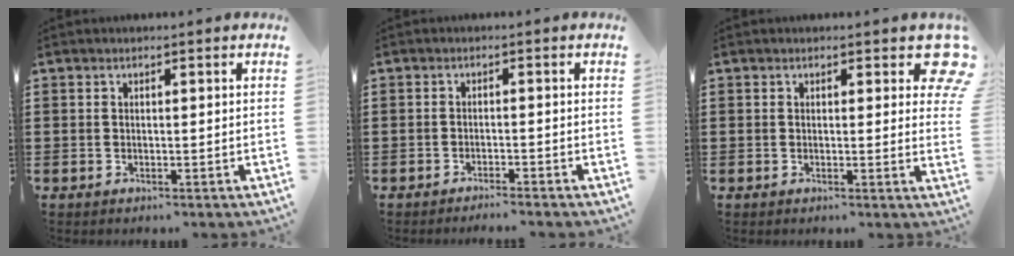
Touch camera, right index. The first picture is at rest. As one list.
[{"total": 1.6, "force": [-1.5, -0.2, 0.2], "torque": [-0.005, 0.002, -0.031]}, {"total": 3.3, "force": [2.0, 1.5, 2.1], "torque": [-0.010, -0.006, 0.027]}]